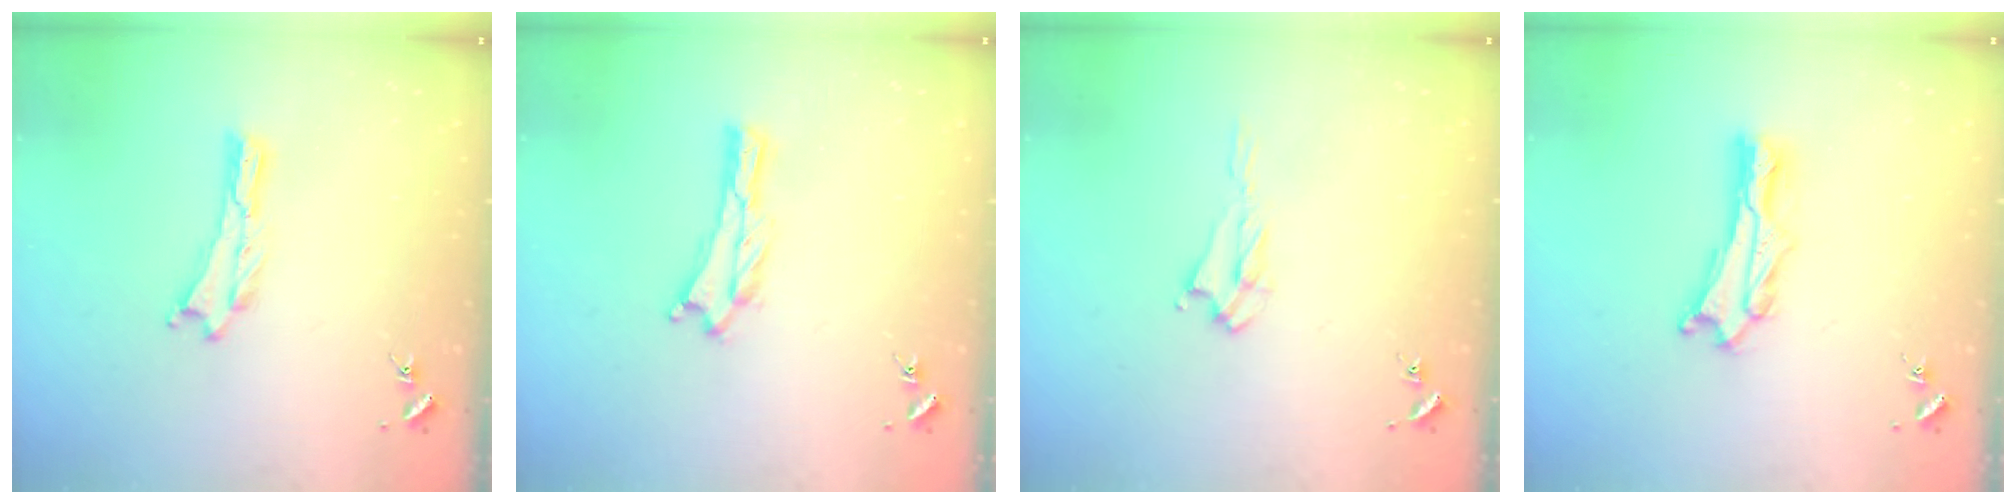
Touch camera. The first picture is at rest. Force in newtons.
{"total": 0.0}
{"total": 3.1, "press": 3.1, "slide": 0.5}
{"total": 2.0, "press": 2.0, "slide": 0.2}